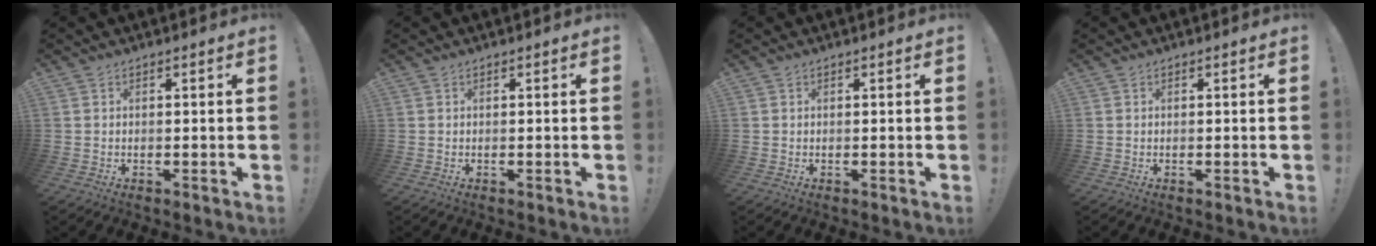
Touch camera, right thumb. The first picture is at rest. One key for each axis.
{"total": 0.0}
{"total": 0.0}
{"total": 0.0}